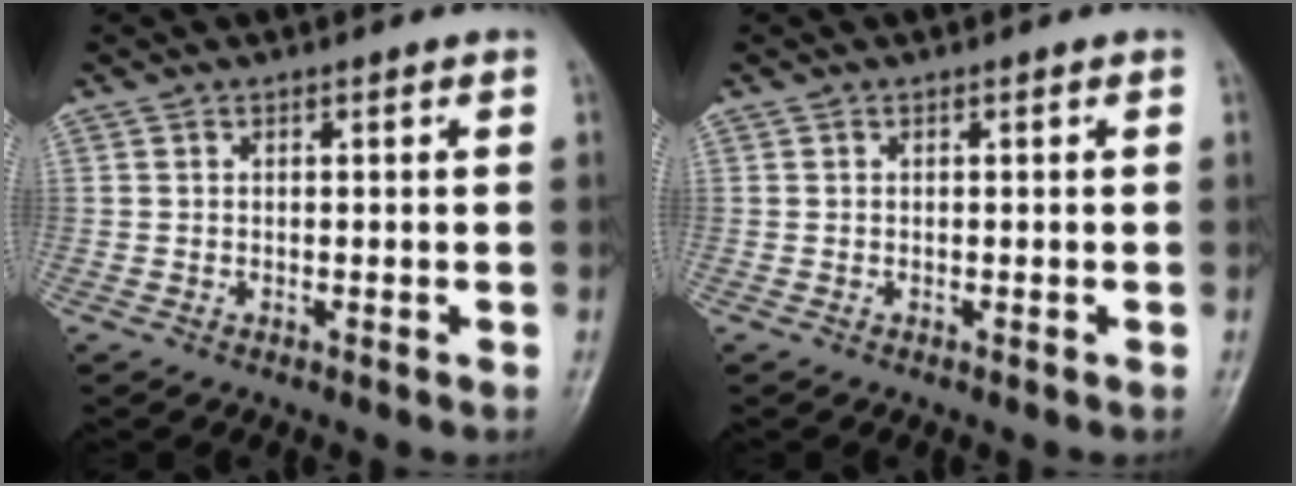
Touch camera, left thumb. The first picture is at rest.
{"total": 0.0}